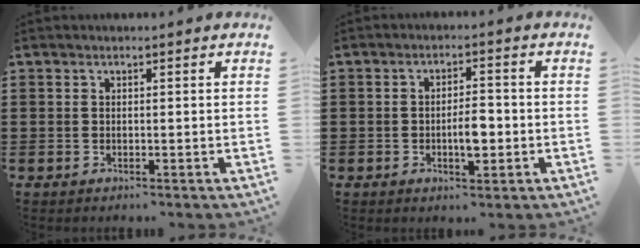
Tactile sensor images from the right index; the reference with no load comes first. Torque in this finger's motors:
{"motor_torque": [1.26, 0.88, 0.36, 0.09]}